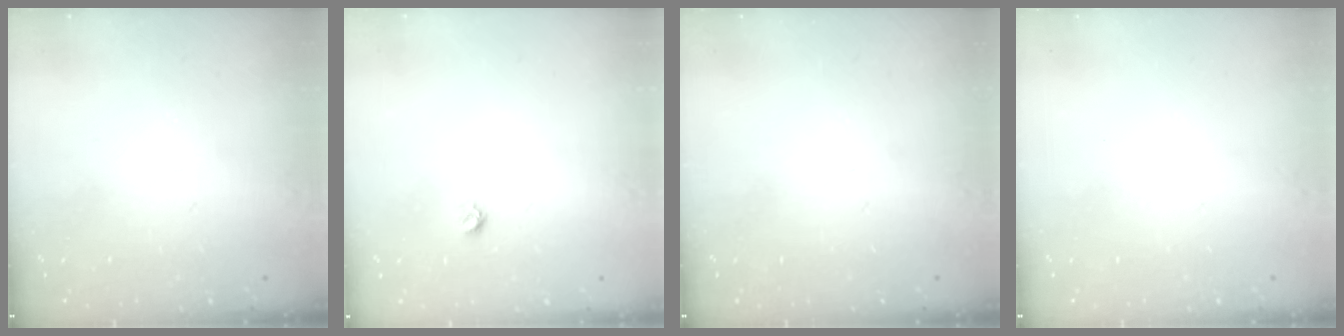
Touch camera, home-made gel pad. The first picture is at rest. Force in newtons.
{"total": 3.6, "press": 3.6, "slide": 0.3}
{"total": 0.0}
{"total": 0.0}